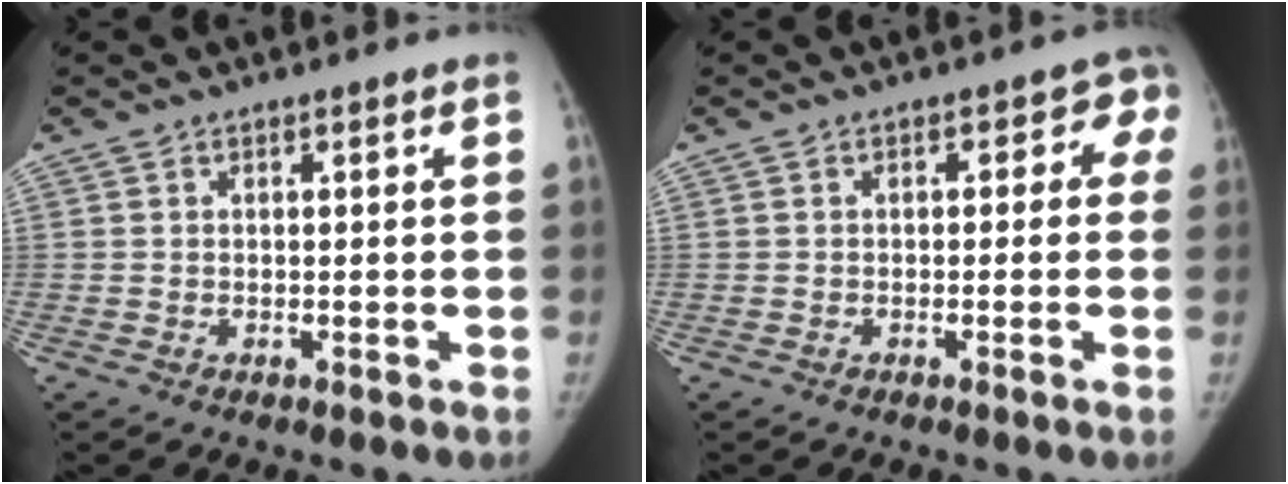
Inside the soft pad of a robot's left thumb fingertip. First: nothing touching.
{"total": 3.7, "force": [0.2, 2.8, 2.4], "torque": [0.016, 0.011, -0.013]}